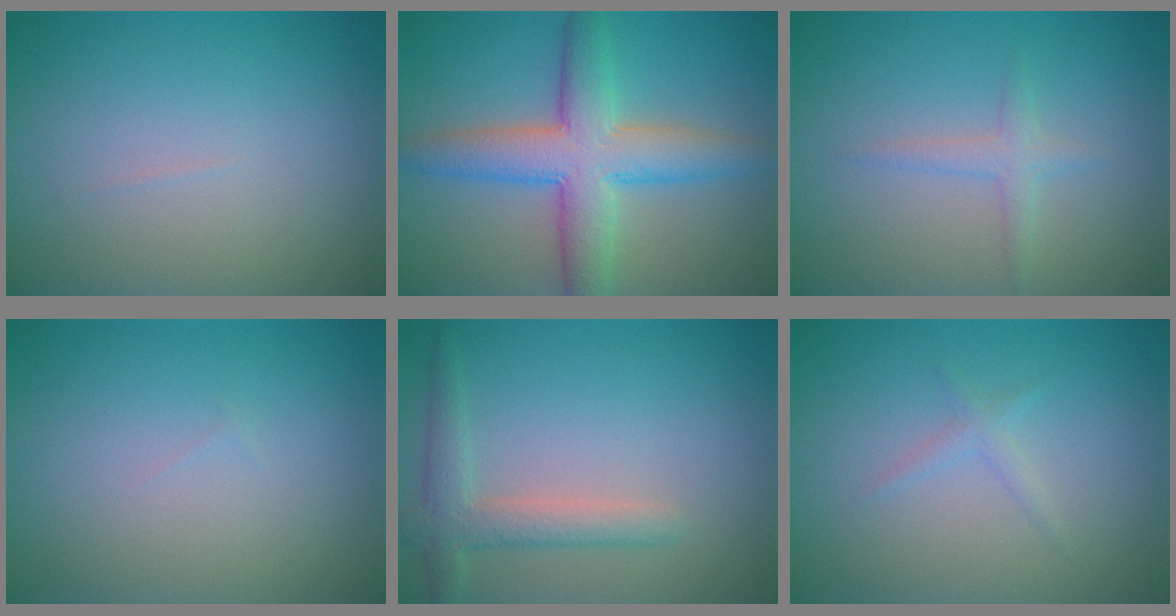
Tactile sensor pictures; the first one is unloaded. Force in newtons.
{"total": 7.3, "press": 7.3, "slide": 0.2}
{"total": 1.5, "press": 1.5, "slide": 0.1}
{"total": 0.0}
{"total": 3.0, "press": 3.0, "slide": 0.2}
{"total": 0.9, "press": 0.9, "slide": 0.0}